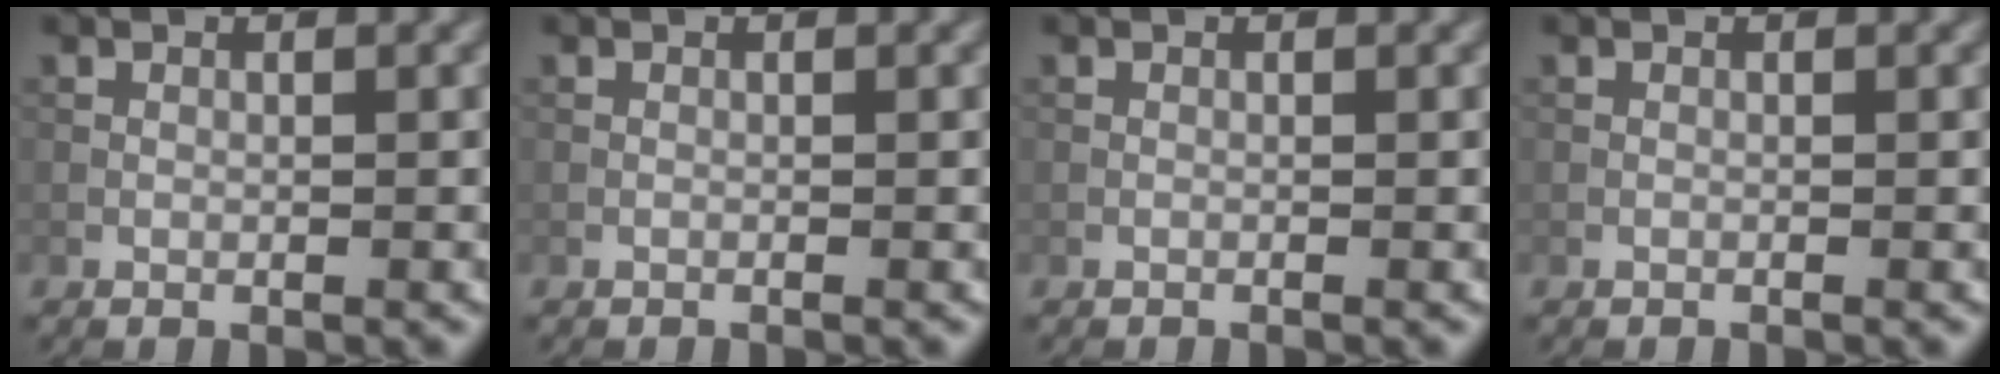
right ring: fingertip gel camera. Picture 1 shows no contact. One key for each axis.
{"total": 0.0}
{"total": 0.0}
{"total": 0.0}